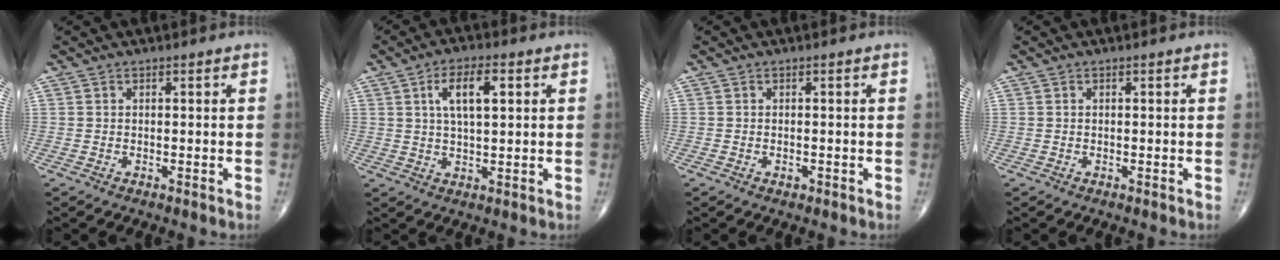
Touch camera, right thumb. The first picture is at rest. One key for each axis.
{"total": 7.7, "fx": 2.4, "fy": 3.0, "fz": 6.6, "tx": -0.112, "ty": -0.001, "tz": 0.043}
{"total": 0.8, "fx": -0.4, "fy": 0.5, "fz": 0.5, "tx": -0.005, "ty": 0.000, "tz": -0.007}
{"total": 0.0}